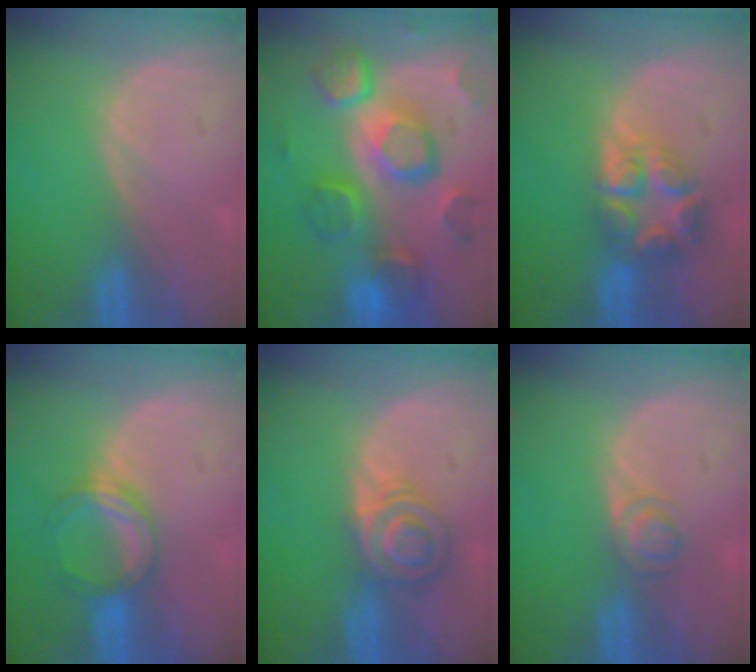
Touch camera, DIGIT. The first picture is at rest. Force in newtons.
{"total": 12.4, "press": 10.7, "slide": 6.1}
{"total": 8.0, "press": 6.9, "slide": 4.0}
{"total": 5.2, "press": 4.9, "slide": 1.5}
{"total": 5.8, "press": 5.7, "slide": 1.1}
{"total": 2.7, "press": 2.7, "slide": 0.2}